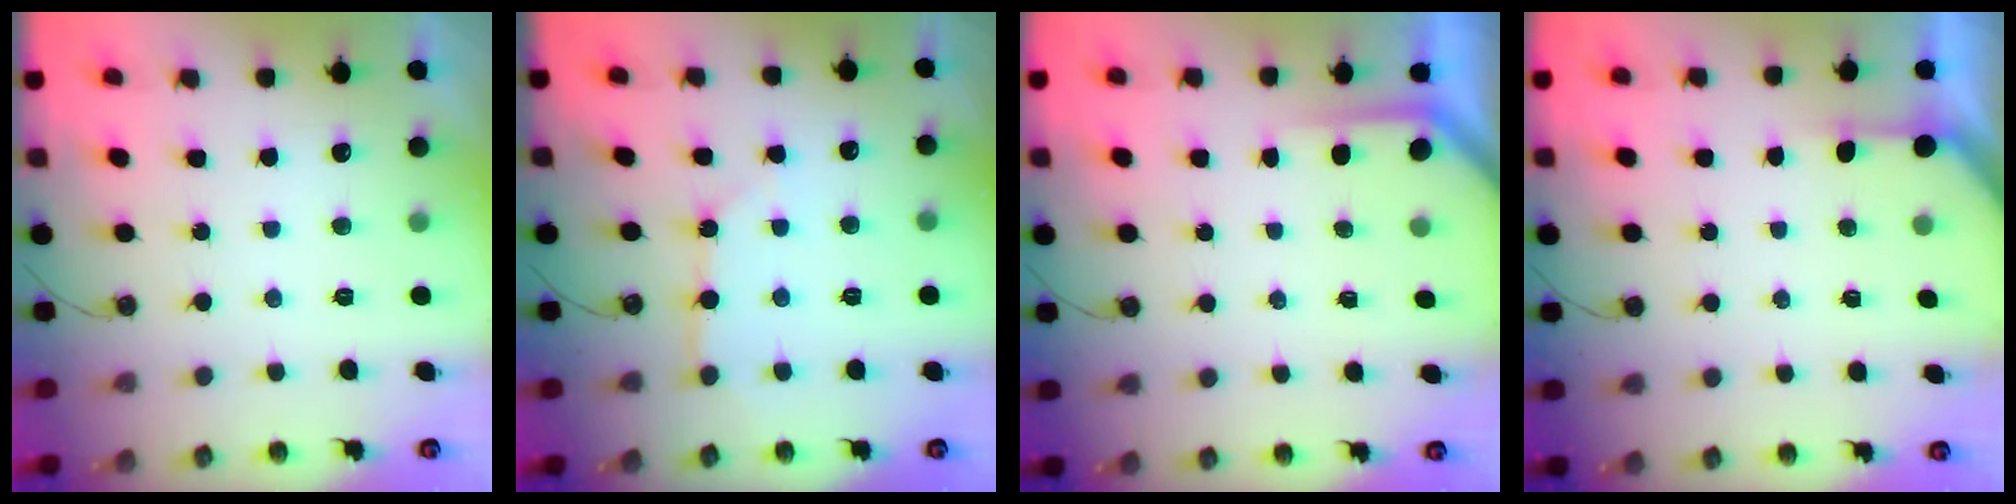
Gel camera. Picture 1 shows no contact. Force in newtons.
{"total": 3.4, "press": 3.4, "slide": 0.2}
{"total": 2.4, "press": 2.4, "slide": 0.2}
{"total": 1.7, "press": 1.7, "slide": 0.2}